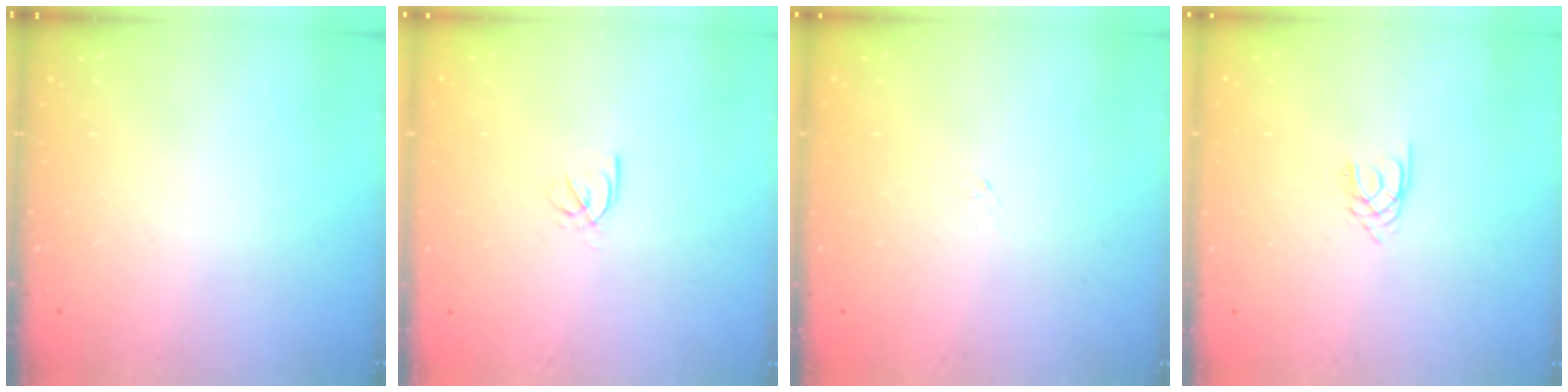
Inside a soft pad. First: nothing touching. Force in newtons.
{"total": 2.5, "press": 2.4, "slide": 0.5}
{"total": 1.2, "press": 1.2, "slide": 0.4}
{"total": 1.9, "press": 1.9, "slide": 0.2}